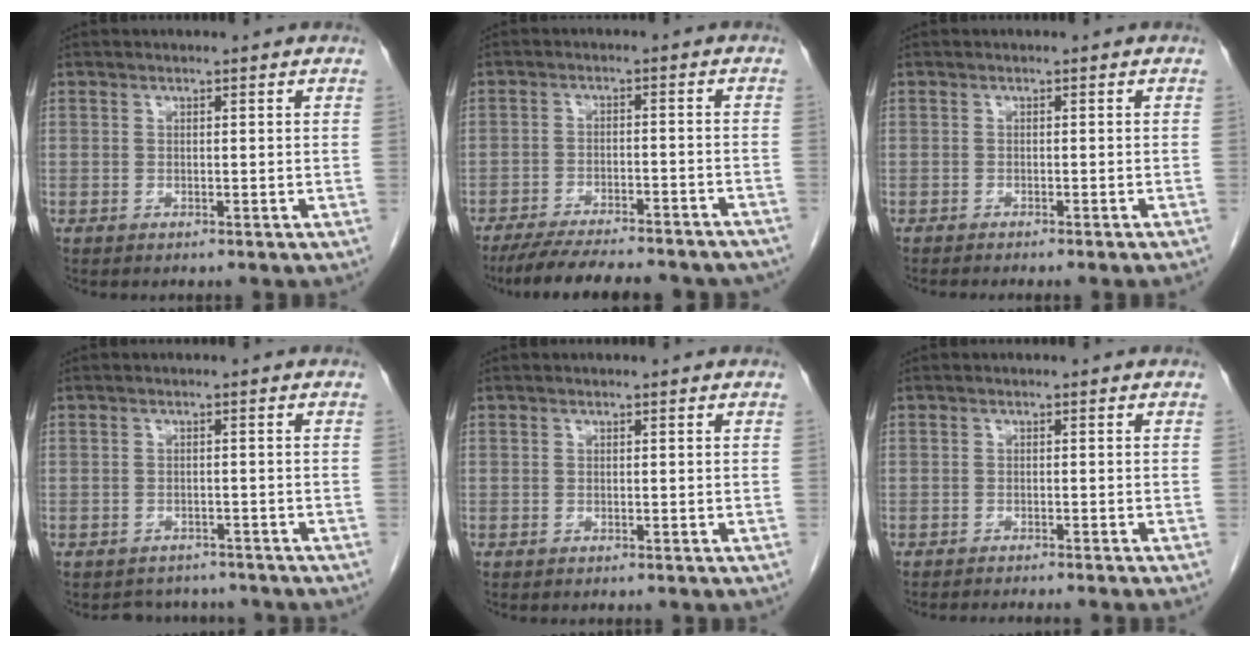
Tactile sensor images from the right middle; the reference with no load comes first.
{"total": 18.7, "force": [-16.6, 3.4, 8.0], "torque": [-0.121, -0.014, -0.223]}
{"total": 3.6, "force": [-3.1, -0.5, 1.8], "torque": [-0.016, 0.002, -0.041]}
{"total": 4.5, "force": [-4.0, 1.9, 0.0], "torque": [0.003, 0.007, -0.051]}
{"total": 0.0}
{"total": 5.9, "force": [-5.3, -0.7, 2.5], "torque": [-0.012, -0.007, -0.073]}